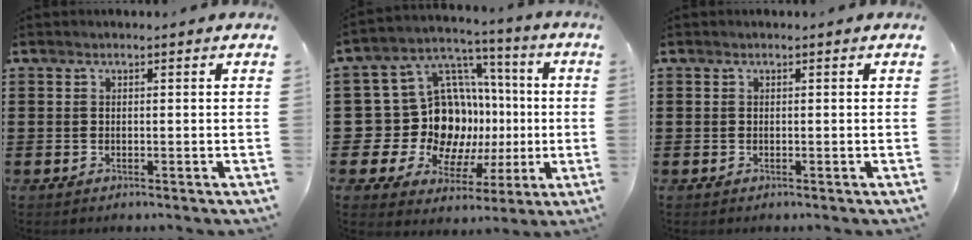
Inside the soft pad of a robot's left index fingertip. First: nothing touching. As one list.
[{"total": 15.4, "force": [-0.5, 14.0, 6.5], "torque": [-0.157, -0.019, 0.017]}, {"total": 0.0}]